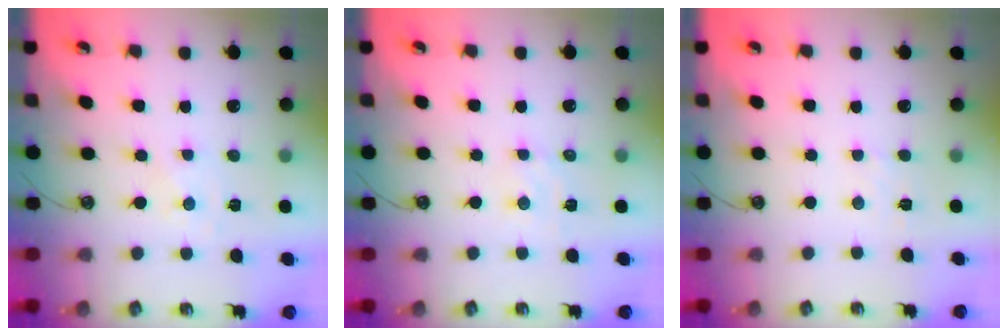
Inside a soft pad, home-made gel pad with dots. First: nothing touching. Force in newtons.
{"total": 2.9, "press": 2.9, "slide": 0.6}
{"total": 2.5, "press": 2.5, "slide": 0.4}